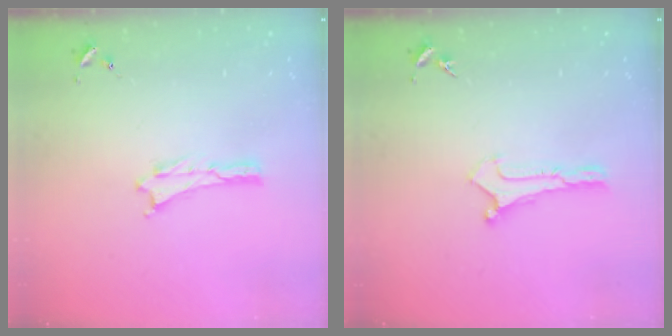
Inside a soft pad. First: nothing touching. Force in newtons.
{"total": 0.0}